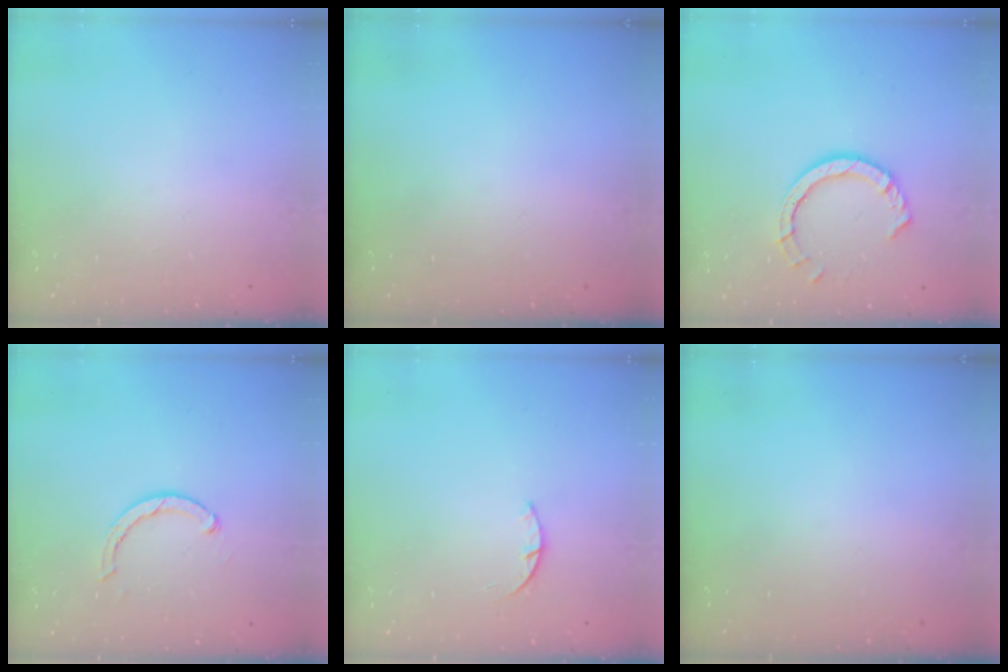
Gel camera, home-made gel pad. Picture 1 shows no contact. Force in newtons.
{"total": 0.0}
{"total": 8.0, "press": 7.9, "slide": 0.9}
{"total": 2.6, "press": 2.5, "slide": 0.4}
{"total": 1.4, "press": 1.4, "slide": 0.3}
{"total": 0.0}